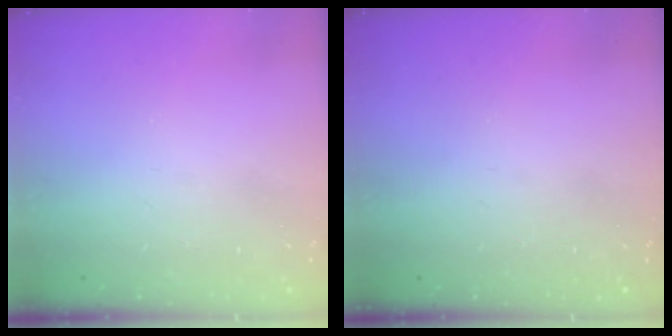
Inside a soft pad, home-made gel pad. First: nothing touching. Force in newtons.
{"total": 0.0}